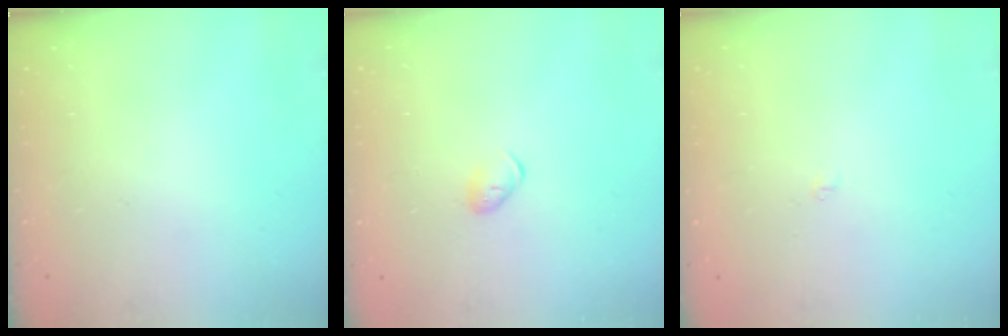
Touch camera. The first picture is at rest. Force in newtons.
{"total": 4.4, "press": 4.3, "slide": 1.0}
{"total": 1.7, "press": 1.7, "slide": 0.3}